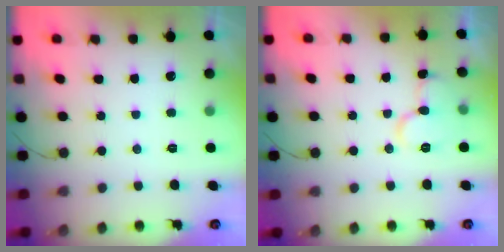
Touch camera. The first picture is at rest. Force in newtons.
{"total": 8.9, "press": 8.9, "slide": 1.1}